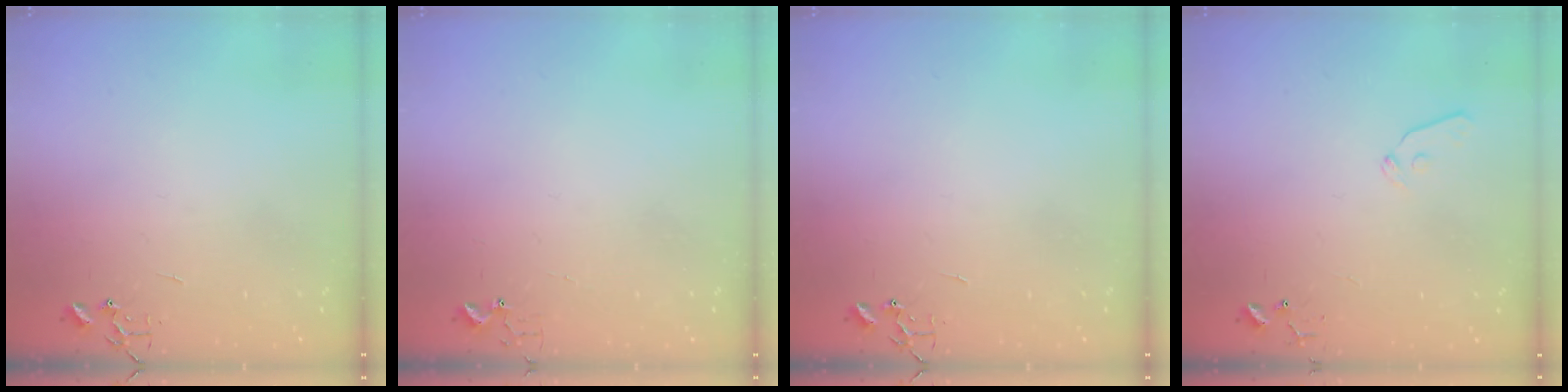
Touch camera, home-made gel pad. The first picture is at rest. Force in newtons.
{"total": 2.7, "press": 2.7, "slide": 0.3}
{"total": 0.0}
{"total": 7.5, "press": 7.4, "slide": 0.9}